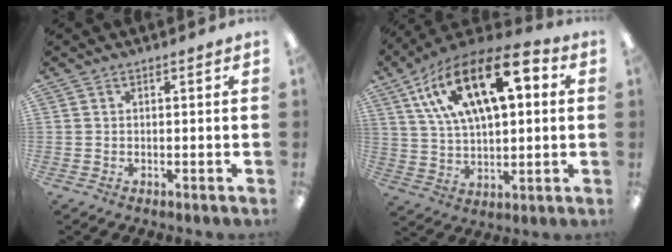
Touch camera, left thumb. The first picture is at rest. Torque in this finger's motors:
{"motor_torque": [0.62, 0.70, 1.49, -1.28, 0.55]}